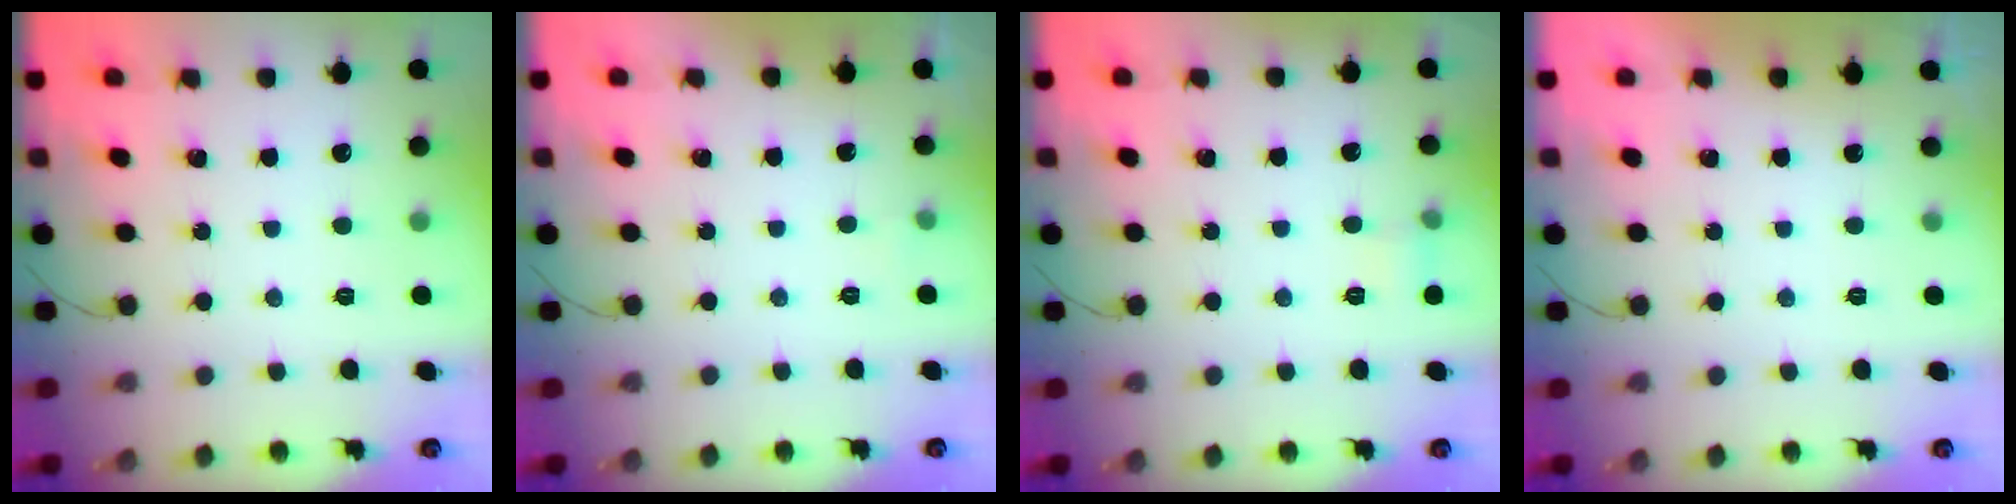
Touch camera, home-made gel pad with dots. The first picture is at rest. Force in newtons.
{"total": 2.4, "press": 2.2, "slide": 0.9}
{"total": 4.6, "press": 4.3, "slide": 1.5}
{"total": 0.0}